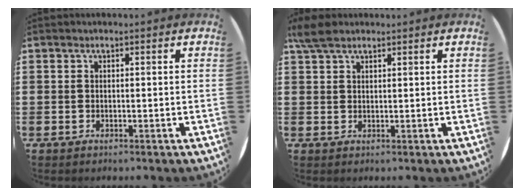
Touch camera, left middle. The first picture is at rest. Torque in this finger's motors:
{"motor_torque": [0.65, -0.55, 0.07, 0.02]}